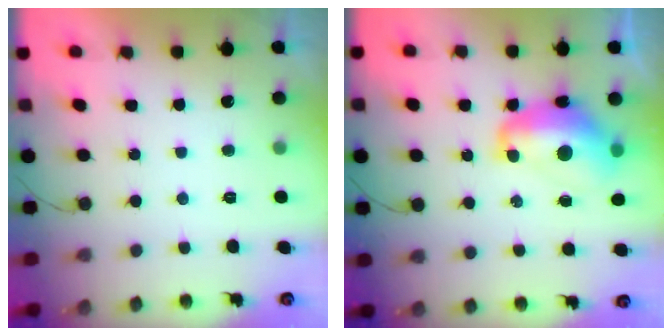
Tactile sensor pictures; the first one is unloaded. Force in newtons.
{"total": 12.9, "press": 12.8, "slide": 1.6}